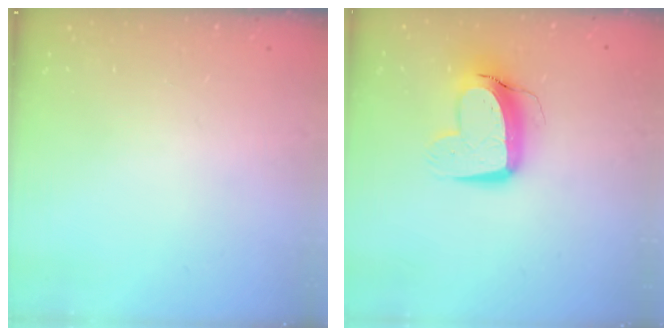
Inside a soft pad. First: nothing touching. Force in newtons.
{"total": 11.3, "press": 11.2, "slide": 1.1}